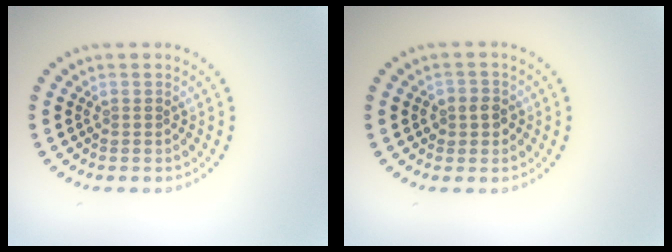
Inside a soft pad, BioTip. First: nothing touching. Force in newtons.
{"total": 1.9, "press": 1.8, "slide": 0.6}